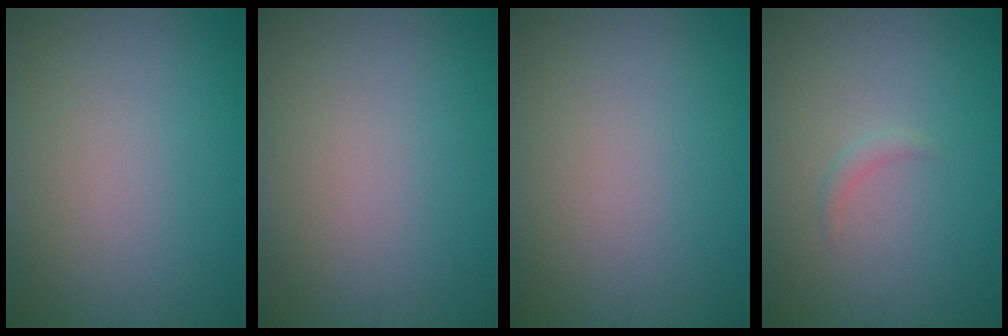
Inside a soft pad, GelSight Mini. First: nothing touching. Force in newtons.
{"total": 0.0}
{"total": 0.0}
{"total": 0.8, "press": 0.8, "slide": 0.1}